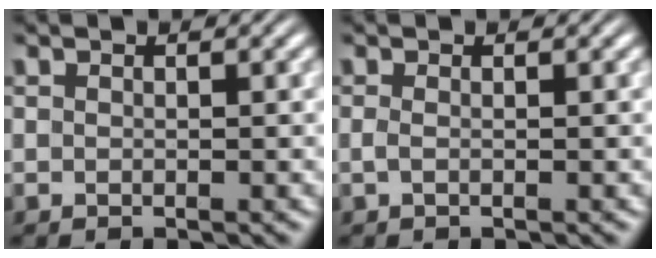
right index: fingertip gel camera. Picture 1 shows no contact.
{"total": 0.7, "force": [-0.4, 0.0, 0.6], "torque": [-0.022, -0.012, -0.003]}